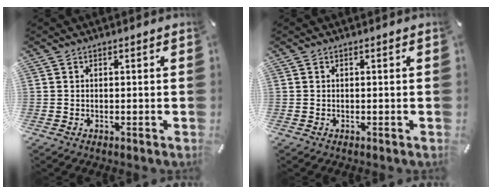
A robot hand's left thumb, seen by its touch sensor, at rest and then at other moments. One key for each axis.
{"total": 0.0}